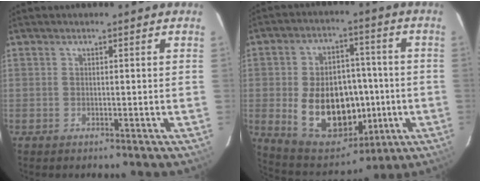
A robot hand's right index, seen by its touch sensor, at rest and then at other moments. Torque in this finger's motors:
{"motor_torque": [1.29, -0.85, 1.06, 0.21]}